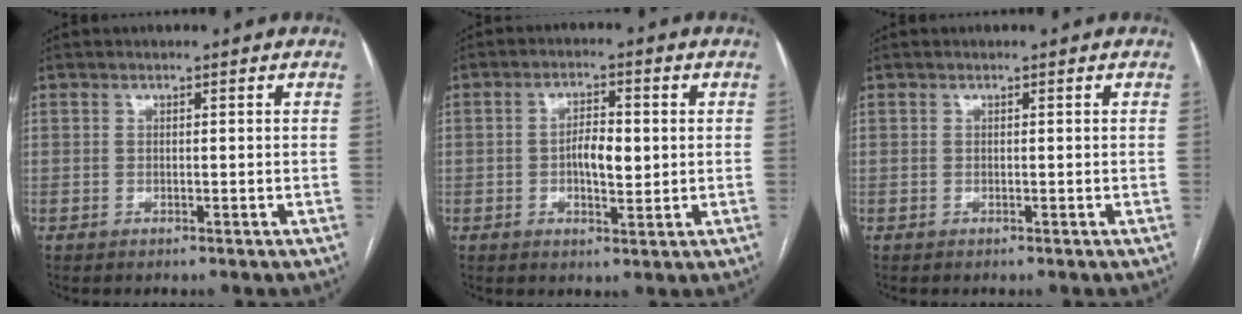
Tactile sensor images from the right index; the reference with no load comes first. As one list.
[{"total": 5.2, "force": [0.0, 2.1, 4.7], "torque": [-0.083, 0.004, 0.002]}, {"total": 0.0}]